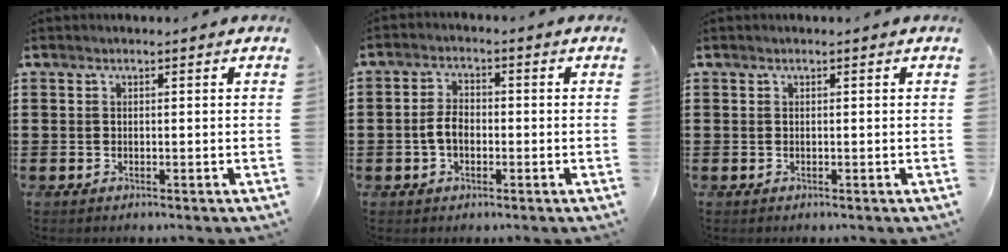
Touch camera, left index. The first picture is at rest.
{"total": 3.9, "force": [-0.8, 2.3, 3.1], "torque": [-0.072, 0.001, -0.020]}
{"total": 0.0}